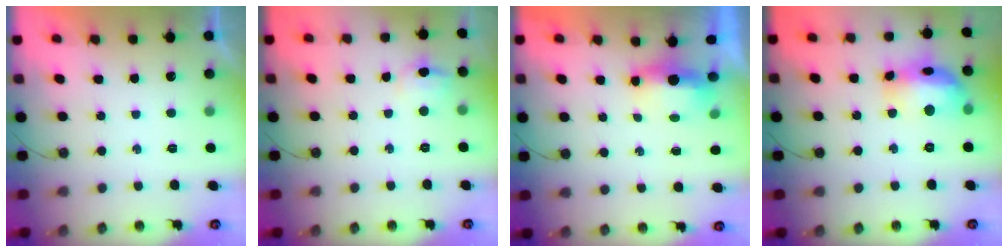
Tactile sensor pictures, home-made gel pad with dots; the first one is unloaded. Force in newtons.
{"total": 7.5, "press": 7.4, "slide": 1.0}
{"total": 5.1, "press": 5.0, "slide": 1.1}
{"total": 16.8, "press": 16.7, "slide": 1.8}